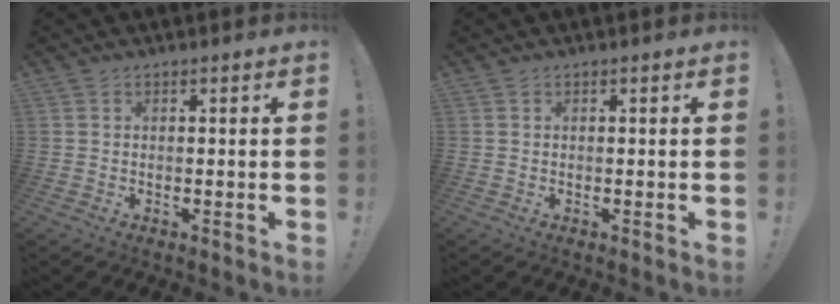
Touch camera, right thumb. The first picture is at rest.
{"total": 0.0}